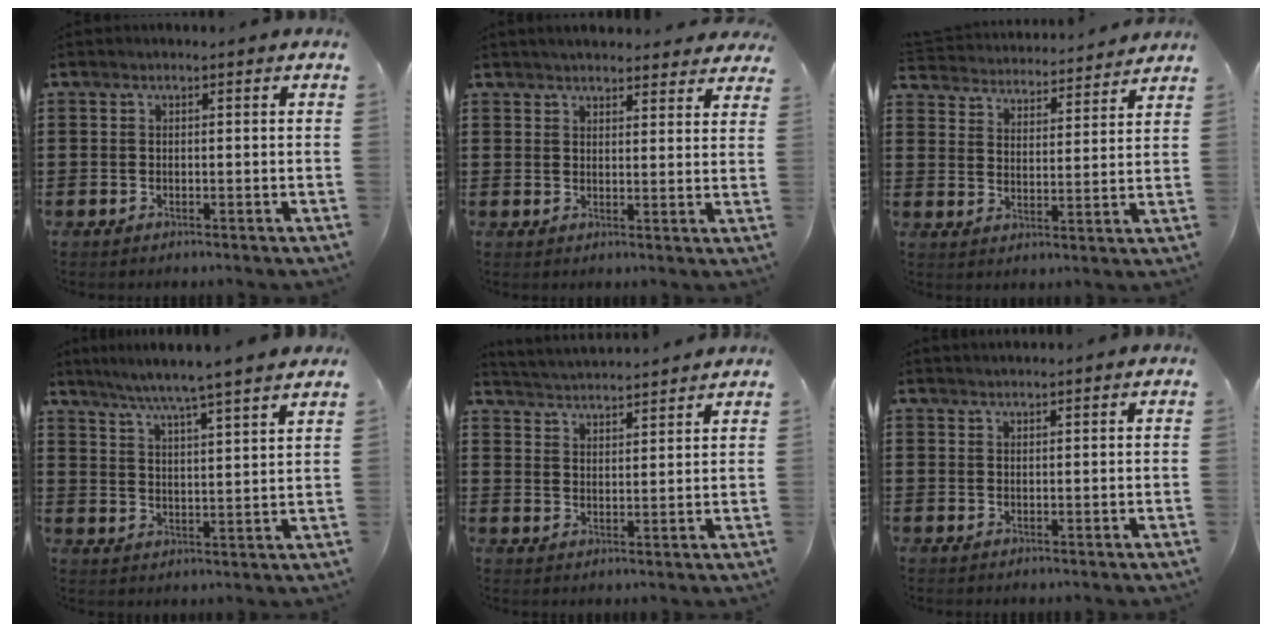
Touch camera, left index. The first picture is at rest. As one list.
[{"total": 3.3, "force": [3.2, 0.4, 0.4], "torque": [-0.009, -0.012, 0.059]}, {"total": 4.4, "force": [4.4, 0.0, -0.1], "torque": [-0.025, -0.033, 0.071]}, {"total": 5.7, "force": [5.0, -1.4, 2.3], "torque": [-0.063, -0.033, 0.082]}, {"total": 3.2, "force": [3.2, -0.5, -0.3], "torque": [-0.009, -0.022, 0.054]}, {"total": 0.9, "force": [0.9, 0.0, 0.1], "torque": [-0.004, -0.002, 0.018]}]